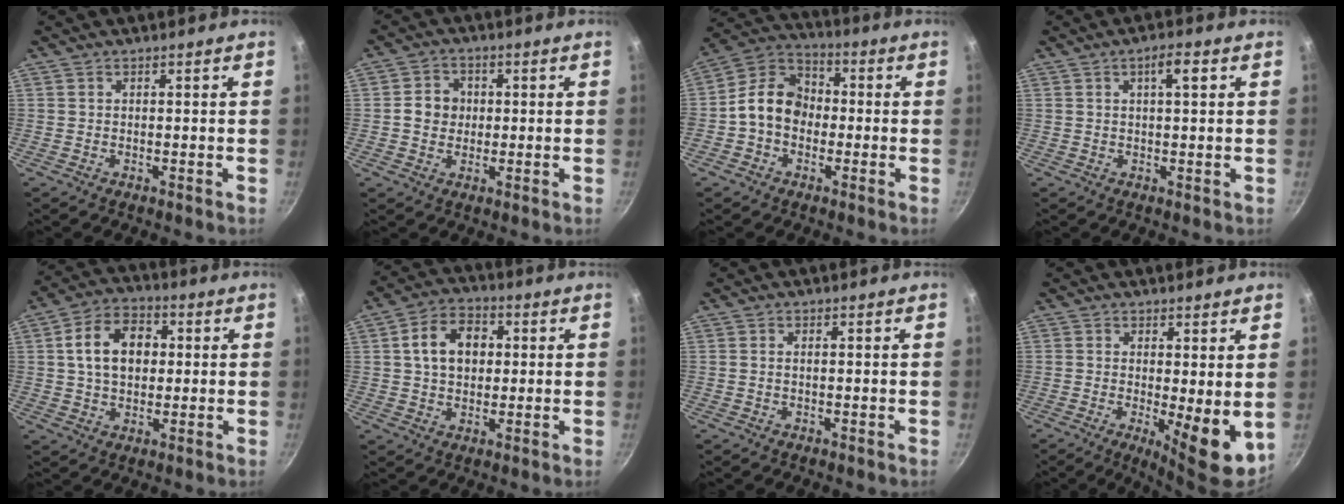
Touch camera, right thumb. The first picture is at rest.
{"total": 5.3, "force": [0.1, 4.8, 2.4], "torque": [-0.015, 0.006, -0.007]}
{"total": 11.0, "force": [-1.2, 8.7, 6.6], "torque": [-0.076, 0.037, -0.045]}
{"total": 4.0, "force": [1.3, 1.0, 3.6], "torque": [-0.053, 0.002, 0.019]}
{"total": 11.5, "force": [1.7, 8.2, 7.9], "torque": [-0.107, 0.017, 0.019]}
{"total": 9.8, "force": [1.7, 7.2, 6.4], "torque": [-0.083, 0.014, 0.019]}
{"total": 0.7, "force": [0.0, 0.2, 0.7], "torque": [-0.016, 0.003, -0.001]}
{"total": 8.3, "force": [-0.4, 2.2, 8.0], "torque": [-0.106, -0.017, 0.003]}